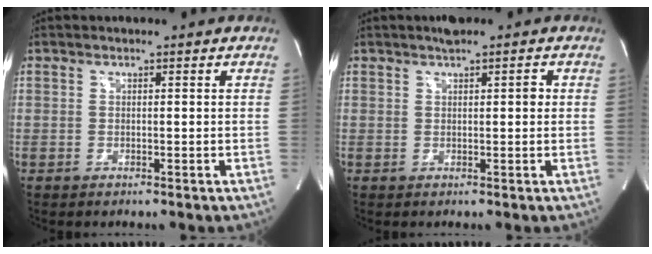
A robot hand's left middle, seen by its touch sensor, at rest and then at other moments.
{"total": 2.8, "force": [1.3, 1.0, 2.3], "torque": [-0.036, 0.012, 0.019]}